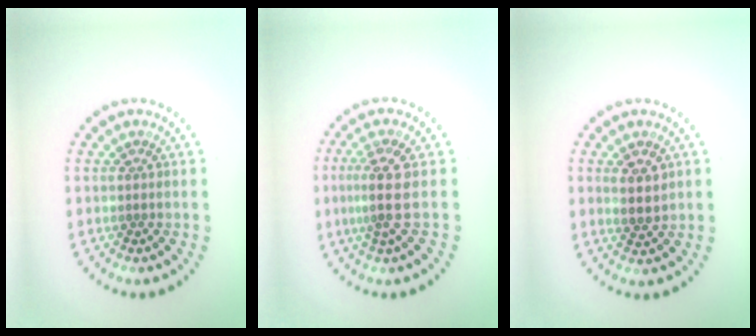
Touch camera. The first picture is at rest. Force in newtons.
{"total": 3.1, "press": 2.5, "slide": 1.8}
{"total": 2.4, "press": 2.3, "slide": 0.8}